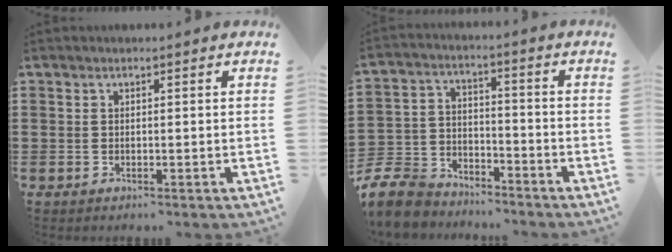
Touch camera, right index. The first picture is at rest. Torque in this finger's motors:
{"motor_torque": [0.07, 0.31, -0.60, -0.21]}